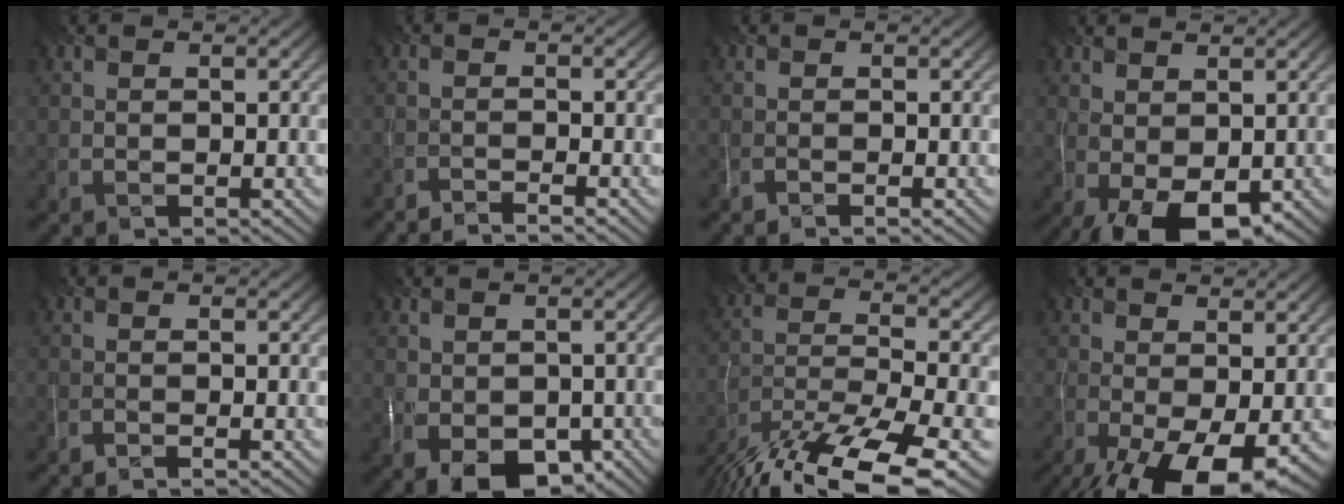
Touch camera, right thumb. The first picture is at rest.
{"total": 2.8, "force": [-2.8, -0.4, 0.0], "torque": [0.016, -0.012, -0.064]}
{"total": 0.6, "force": [-0.4, -0.1, 0.4], "torque": [-0.007, 0.002, -0.013]}
{"total": 6.9, "force": [-1.5, 3.4, 5.8], "torque": [-0.098, -0.005, -0.018]}
{"total": 0.7, "force": [-0.7, -0.2, 0.2], "torque": [-0.002, -0.001, -0.018]}
{"total": 7.3, "force": [-3.5, 4.5, 4.6], "torque": [-0.082, -0.028, -0.051]}
{"total": 16.7, "force": [-13.9, 3.3, 8.6], "torque": [-0.162, -0.034, -0.235]}
{"total": 9.7, "force": [-3.8, 3.3, 8.3], "torque": [-0.128, -0.004, -0.058]}